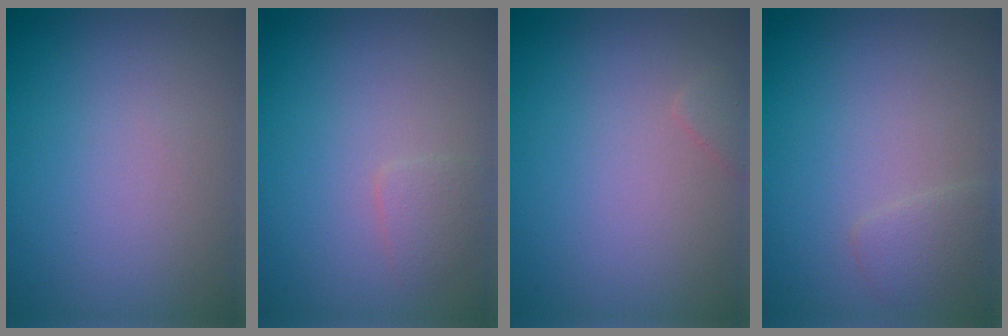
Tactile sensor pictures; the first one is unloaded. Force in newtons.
{"total": 1.2, "press": 1.2, "slide": 0.0}
{"total": 0.8, "press": 0.8, "slide": 0.1}
{"total": 1.4, "press": 1.4, "slide": 0.1}